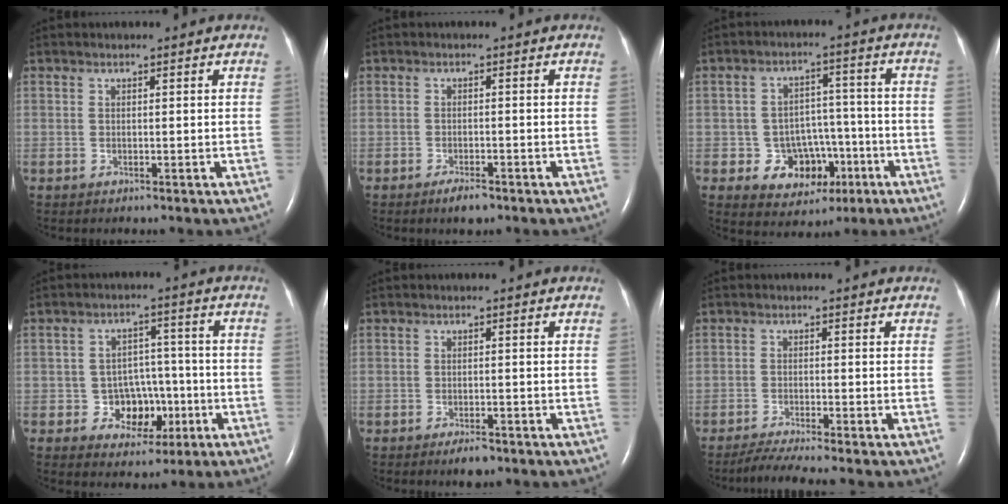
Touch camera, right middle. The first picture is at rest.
{"total": 2.6, "force": [-1.9, 0.7, 1.6], "torque": [-0.036, -0.003, -0.030]}
{"total": 8.1, "force": [-3.1, 6.8, 3.3], "torque": [-0.043, 0.027, -0.033]}
{"total": 6.6, "force": [-2.0, 5.6, 2.8], "torque": [-0.032, 0.026, -0.019]}
{"total": 2.4, "force": [-1.7, 0.7, 1.4], "torque": [-0.030, -0.003, -0.024]}
{"total": 5.1, "force": [-4.4, -0.9, 2.5], "torque": [-0.047, -0.021, -0.077]}